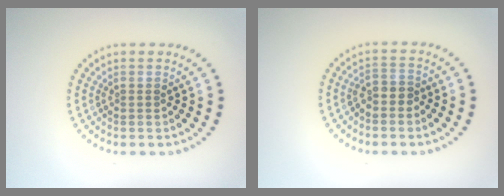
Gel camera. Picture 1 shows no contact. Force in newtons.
{"total": 1.4, "press": 1.1, "slide": 0.8}